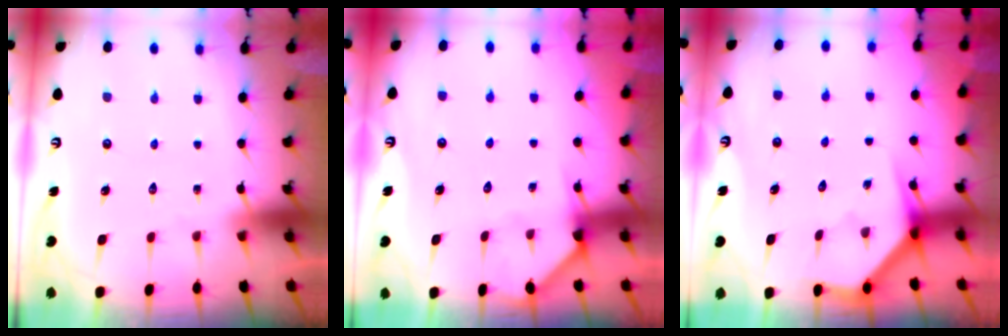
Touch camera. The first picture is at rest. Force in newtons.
{"total": 4.3, "press": 4.3, "slide": 0.2}
{"total": 3.8, "press": 3.8, "slide": 0.2}